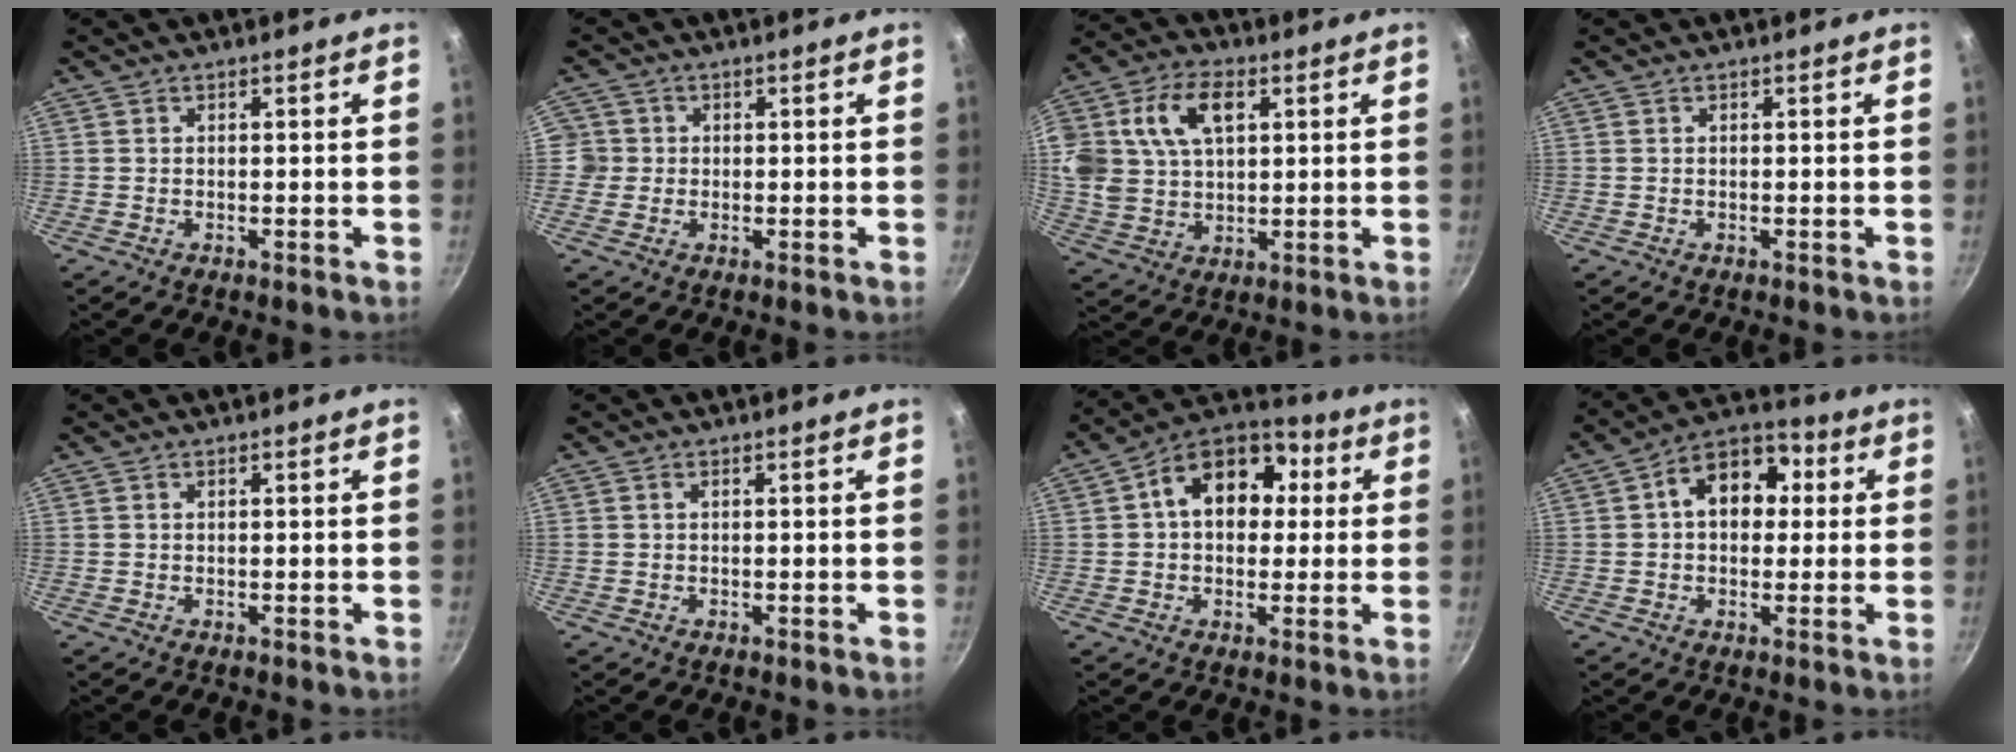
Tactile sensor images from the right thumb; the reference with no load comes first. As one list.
[{"total": 3.3, "force": [-0.2, 3.3, 0.5], "torque": [0.015, 0.010, -0.008]}, {"total": 17.9, "force": [5.6, 12.0, 12.0], "torque": [-0.250, 0.014, 0.105]}, {"total": 0.0}, {"total": 0.0}, {"total": 0.6, "force": [0.2, 0.3, 0.4], "torque": [-0.007, 0.002, 0.004]}, {"total": 15.1, "force": [2.9, 10.8, 10.1], "torque": [-0.116, 0.027, 0.026]}, {"total": 12.4, "force": [2.3, 8.8, 8.4], "torque": [-0.080, 0.025, 0.016]}]